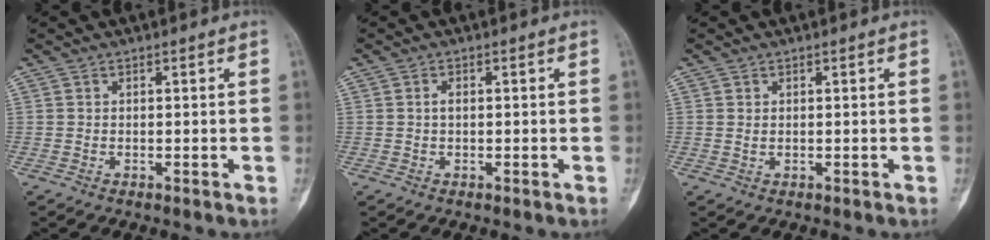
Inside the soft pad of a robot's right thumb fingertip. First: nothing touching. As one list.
[{"total": 1.2, "force": [0.0, 0.7, 1.0], "torque": [-0.019, 0.002, -0.001]}, {"total": 0.6, "force": [0.2, 0.4, 0.4], "torque": [-0.008, -0.001, 0.005]}]